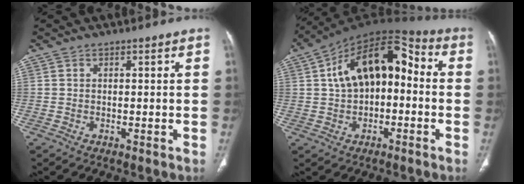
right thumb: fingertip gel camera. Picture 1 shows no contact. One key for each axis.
{"total": 16.7, "fx": 1.4, "fy": 9.8, "fz": 13.4, "tx": -0.189, "ty": 0.050, "tz": 0.012}